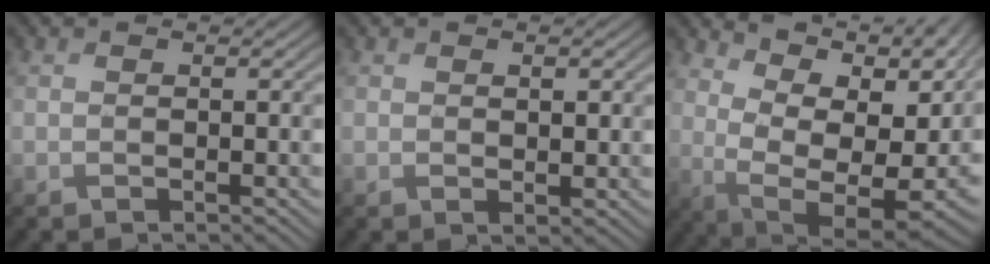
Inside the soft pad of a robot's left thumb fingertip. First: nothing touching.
{"total": 1.6, "force": [0.5, 0.9, 1.2], "torque": [-0.020, -0.004, 0.011]}
{"total": 16.0, "force": [5.6, 8.1, 12.6], "torque": [-0.184, 0.017, 0.115]}